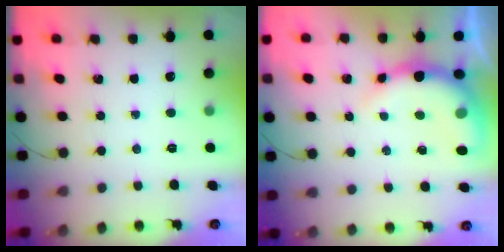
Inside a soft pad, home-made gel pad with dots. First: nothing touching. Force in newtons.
{"total": 9.4, "press": 9.3, "slide": 1.1}